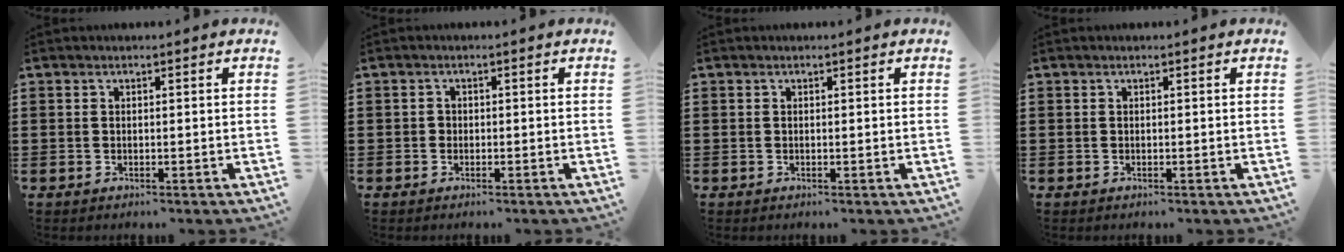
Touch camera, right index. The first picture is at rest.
{"total": 0.7, "force": [-0.2, 0.6, 0.2], "torque": [-0.006, 0.002, -0.005]}
{"total": 0.0}
{"total": 0.0}